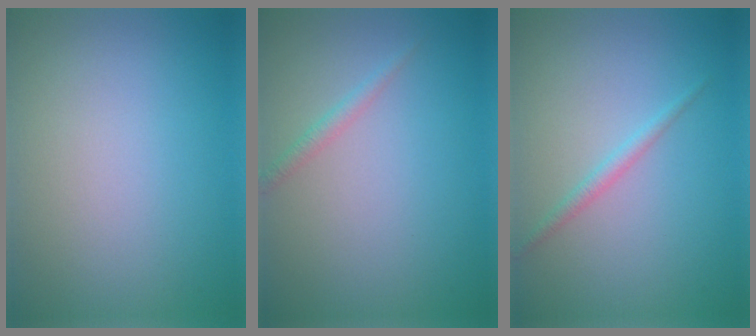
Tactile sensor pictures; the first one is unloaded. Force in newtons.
{"total": 1.1, "press": 1.1, "slide": 0.0}
{"total": 1.2, "press": 1.2, "slide": 0.0}